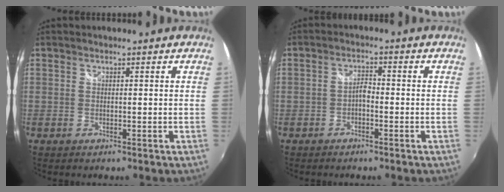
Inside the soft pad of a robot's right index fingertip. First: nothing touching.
{"total": 2.2, "force": [-1.2, 1.0, 1.6], "torque": [-0.030, 0.006, -0.025]}